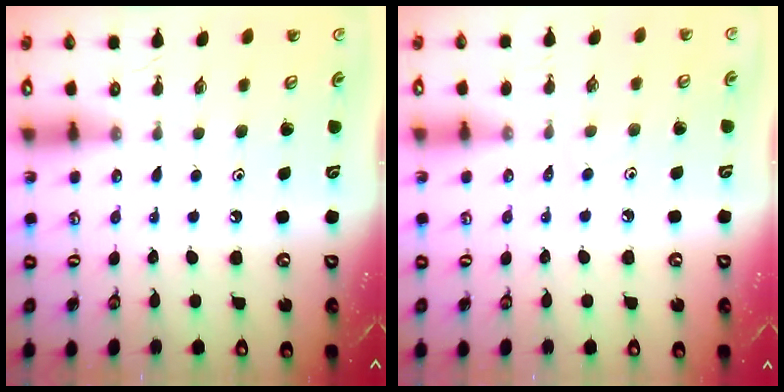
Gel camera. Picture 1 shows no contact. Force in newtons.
{"total": 4.3, "press": 4.2, "slide": 0.7}